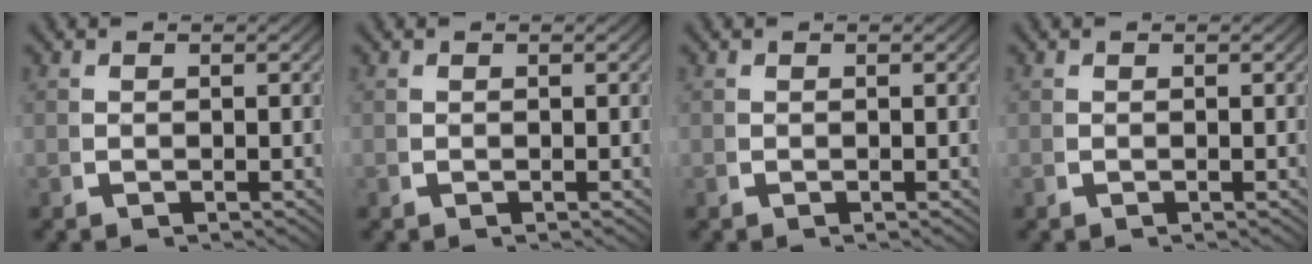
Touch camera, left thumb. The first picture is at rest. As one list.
[{"total": 0.0}, {"total": 0.0}, {"total": 0.0}]